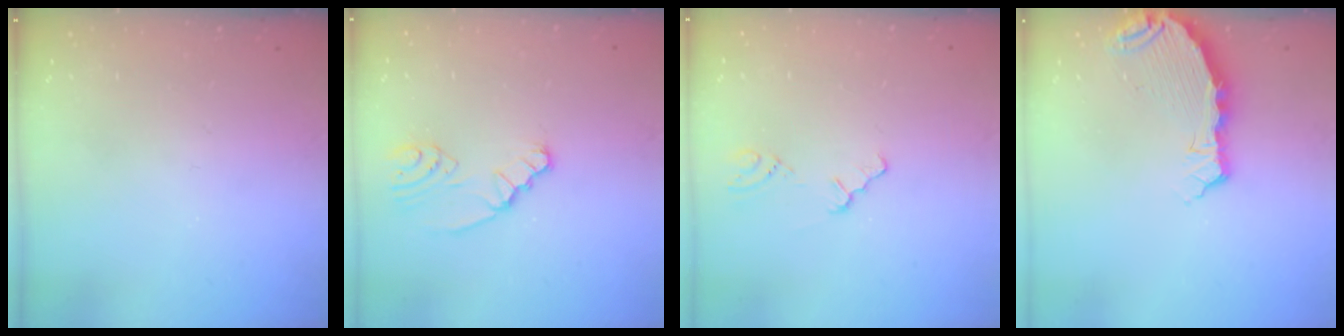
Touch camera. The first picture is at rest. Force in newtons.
{"total": 2.3, "press": 2.2, "slide": 0.3}
{"total": 0.7, "press": 0.6, "slide": 0.2}
{"total": 7.5, "press": 5.9, "slide": 4.6}